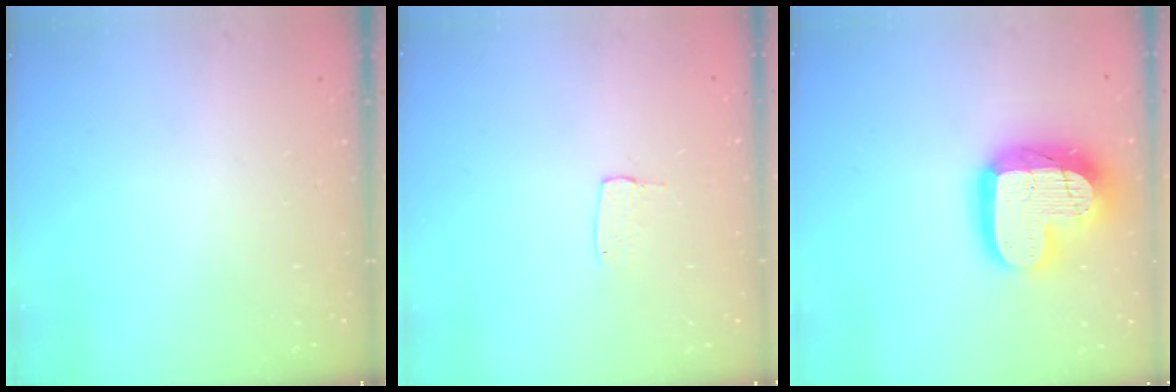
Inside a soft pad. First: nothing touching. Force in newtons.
{"total": 3.4, "press": 3.4, "slide": 0.2}
{"total": 21.7, "press": 21.6, "slide": 1.9}